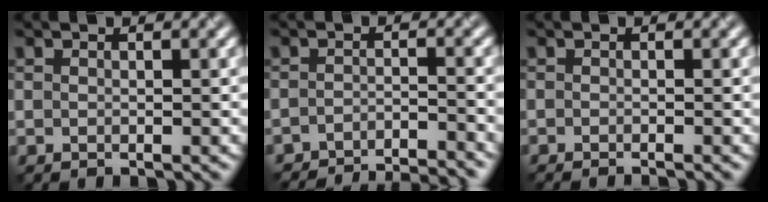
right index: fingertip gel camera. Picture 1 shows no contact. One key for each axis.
{"total": 5.6, "fx": -5.4, "fy": 0.3, "fz": 1.1, "tx": -0.015, "ty": -0.001, "tz": -0.085}
{"total": 0.9, "fx": -0.8, "fy": -0.2, "fz": 0.4, "tx": -0.007, "ty": -0.003, "tz": -0.014}